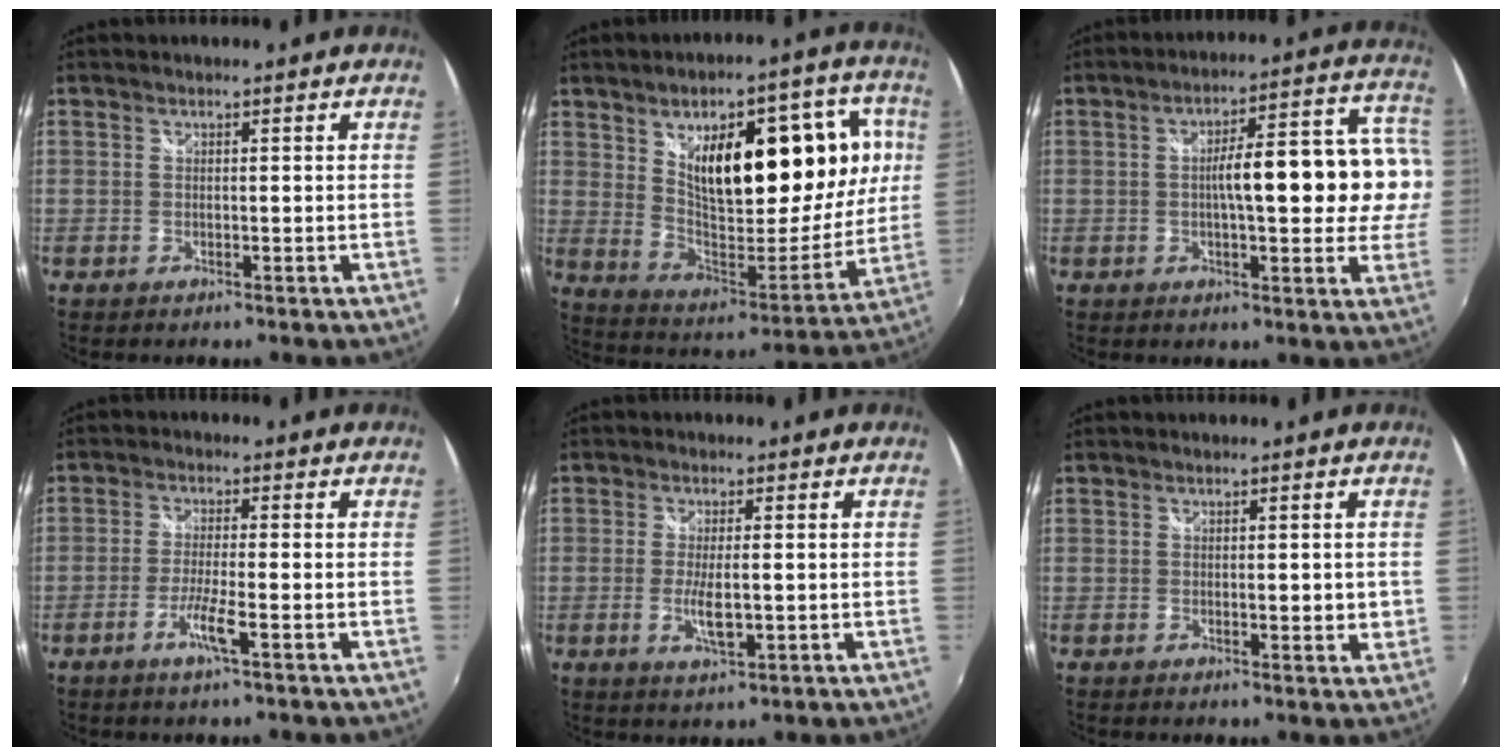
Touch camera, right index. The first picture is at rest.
{"total": 24.4, "force": [7.0, 11.3, 20.5], "torque": [-0.315, 0.012, 0.131]}
{"total": 15.7, "force": [-0.3, 4.4, 15.0], "torque": [-0.198, 0.031, -0.002]}
{"total": 4.6, "force": [-2.4, -0.3, 3.9], "torque": [-0.083, -0.008, -0.047]}
{"total": 4.7, "force": [-0.9, 1.2, 4.4], "torque": [-0.086, -0.010, -0.015]}
{"total": 2.3, "force": [0.0, 1.0, 2.1], "torque": [-0.030, -0.002, 0.003]}